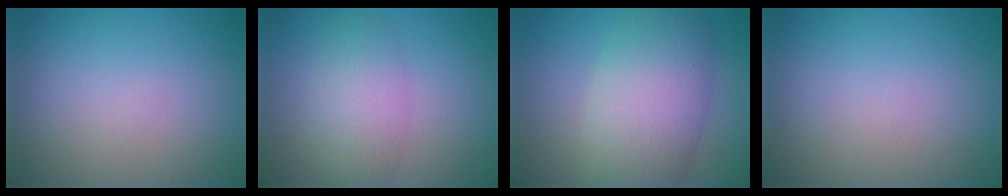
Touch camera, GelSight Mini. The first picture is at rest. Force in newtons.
{"total": 4.0, "press": 4.0, "slide": 0.1}
{"total": 8.6, "press": 8.6, "slide": 0.6}
{"total": 0.0}